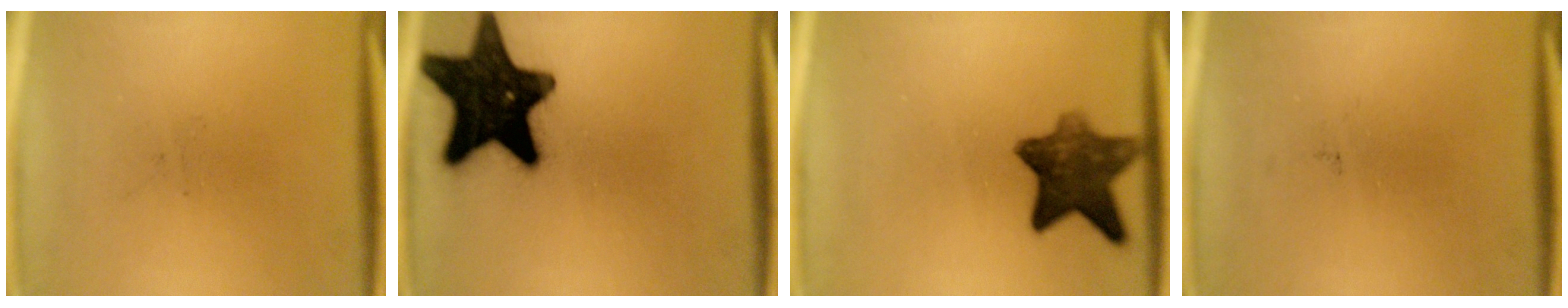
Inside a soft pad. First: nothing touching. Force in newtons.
{"total": 19.5}
{"total": 9.1}
{"total": 0.0}